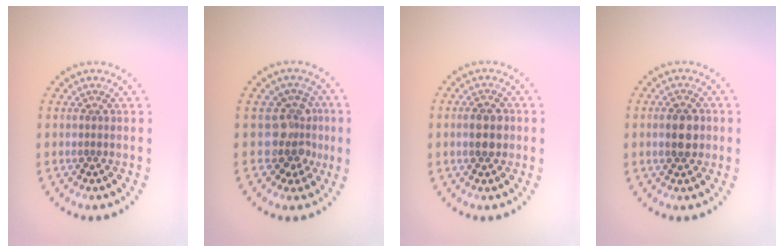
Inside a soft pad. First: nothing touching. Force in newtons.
{"total": 3.6, "press": 3.2, "slide": 1.7}
{"total": 2.9, "press": 2.9, "slide": 0.1}
{"total": 3.0, "press": 3.0, "slide": 0.1}